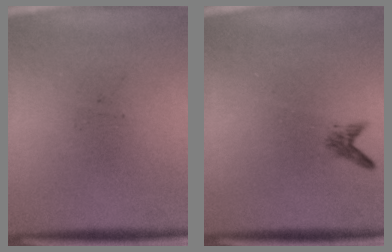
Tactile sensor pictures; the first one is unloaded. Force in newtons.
{"total": 1.1}